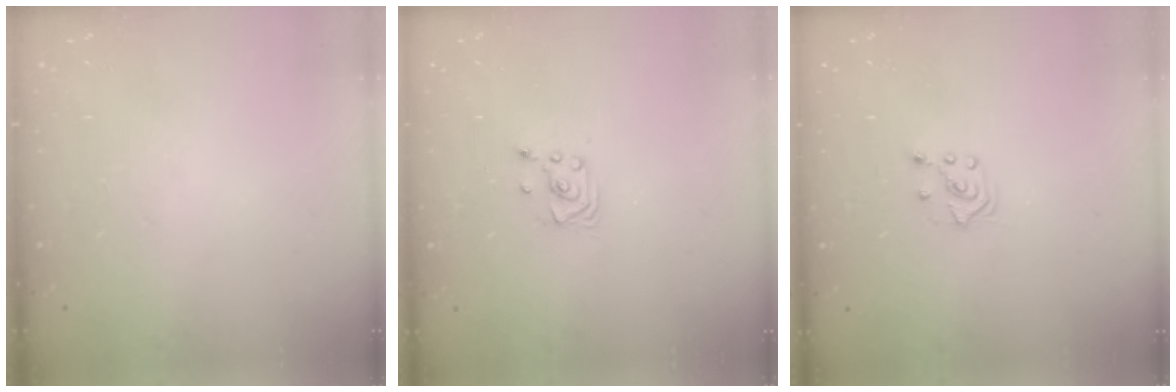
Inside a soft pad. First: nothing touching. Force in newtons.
{"total": 2.6, "press": 2.6, "slide": 0.2}
{"total": 3.3, "press": 3.2, "slide": 0.8}